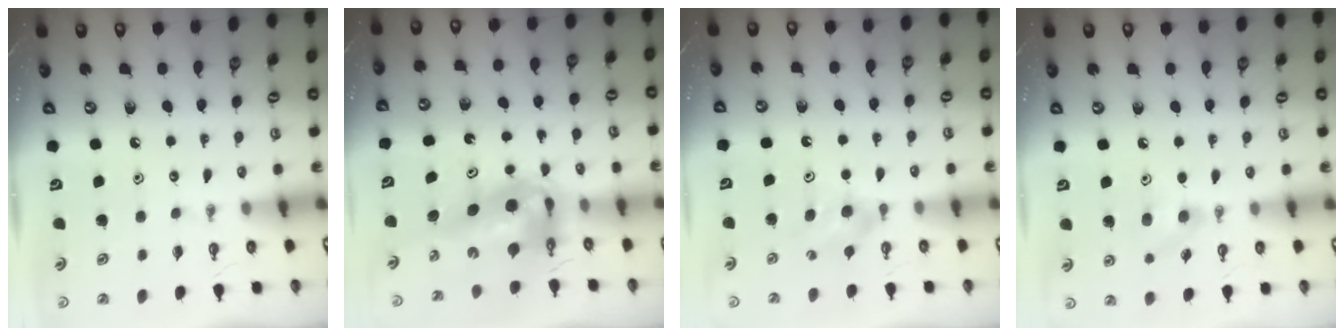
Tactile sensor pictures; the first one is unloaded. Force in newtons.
{"total": 10.0, "press": 9.8, "slide": 2.2}
{"total": 5.2, "press": 5.1, "slide": 0.9}
{"total": 6.5, "press": 6.4, "slide": 1.0}